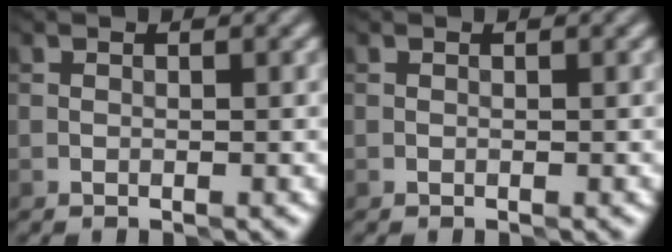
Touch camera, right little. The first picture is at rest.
{"total": 0.0}